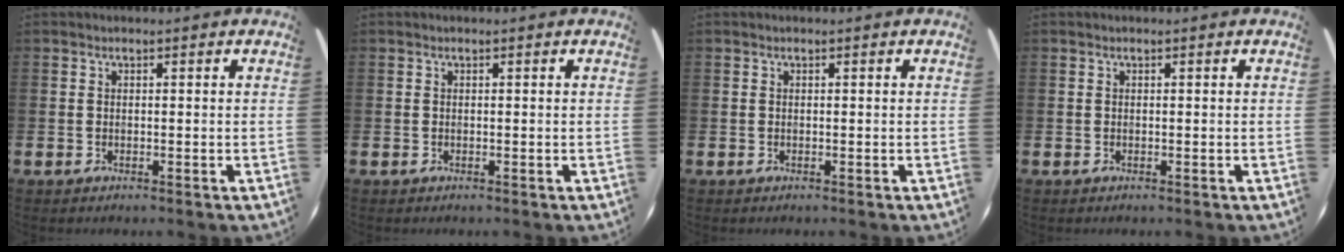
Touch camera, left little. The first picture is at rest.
{"total": 0.0}
{"total": 0.0}
{"total": 0.0}